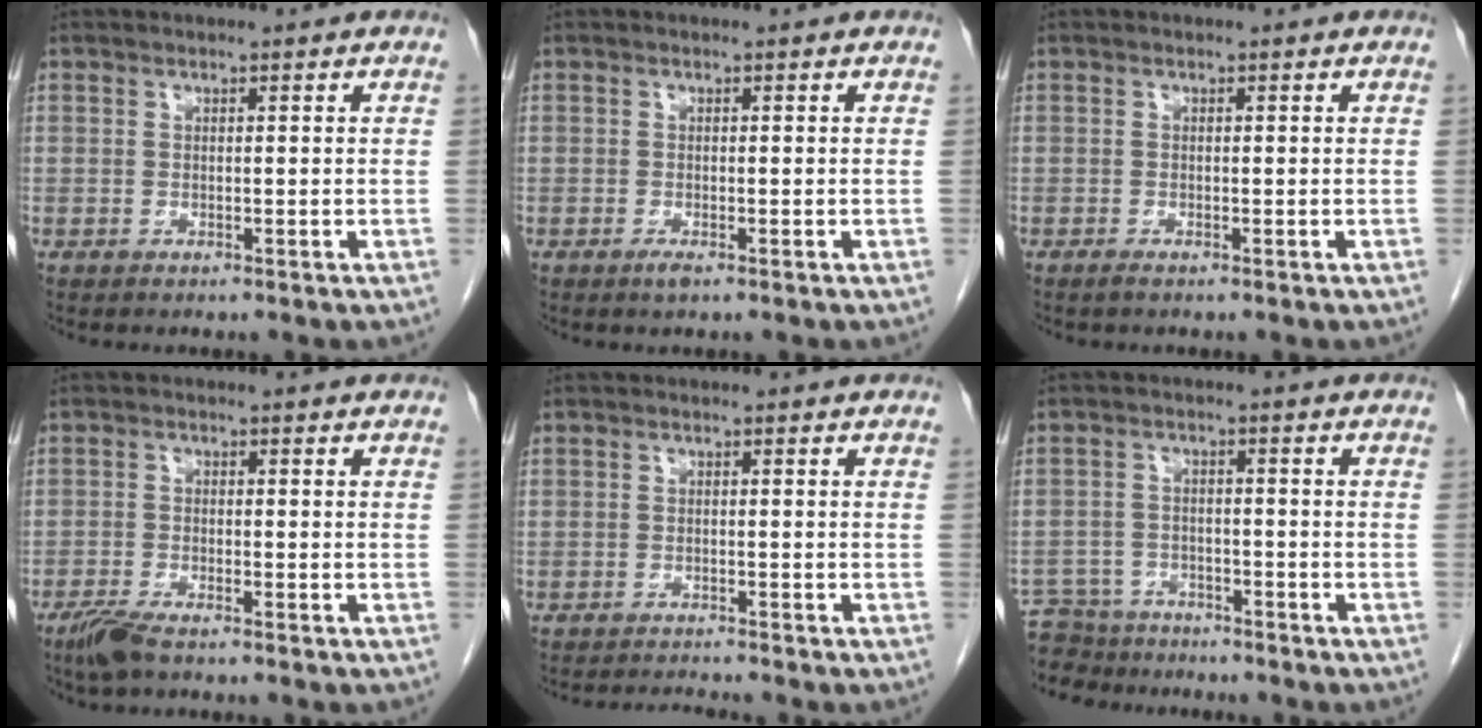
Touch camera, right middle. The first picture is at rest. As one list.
[{"total": 1.1, "force": [-0.7, 0.2, 0.8], "torque": [-0.017, -0.003, -0.011]}, {"total": 0.8, "force": [-0.6, 0.0, 0.5], "torque": [-0.012, -0.002, -0.011]}, {"total": 3.7, "force": [-2.9, 0.6, 2.2], "torque": [-0.051, -0.008, -0.057]}, {"total": 2.5, "force": [-2.3, -0.8, -0.1], "torque": [-0.001, -0.015, -0.038]}, {"total": 9.0, "force": [-8.3, 3.5, 1.1], "torque": [-0.026, 0.006, -0.131]}]